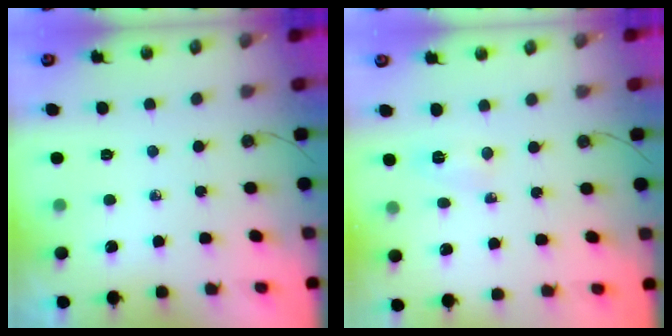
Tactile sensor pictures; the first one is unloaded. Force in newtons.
{"total": 3.0, "press": 2.8, "slide": 1.1}